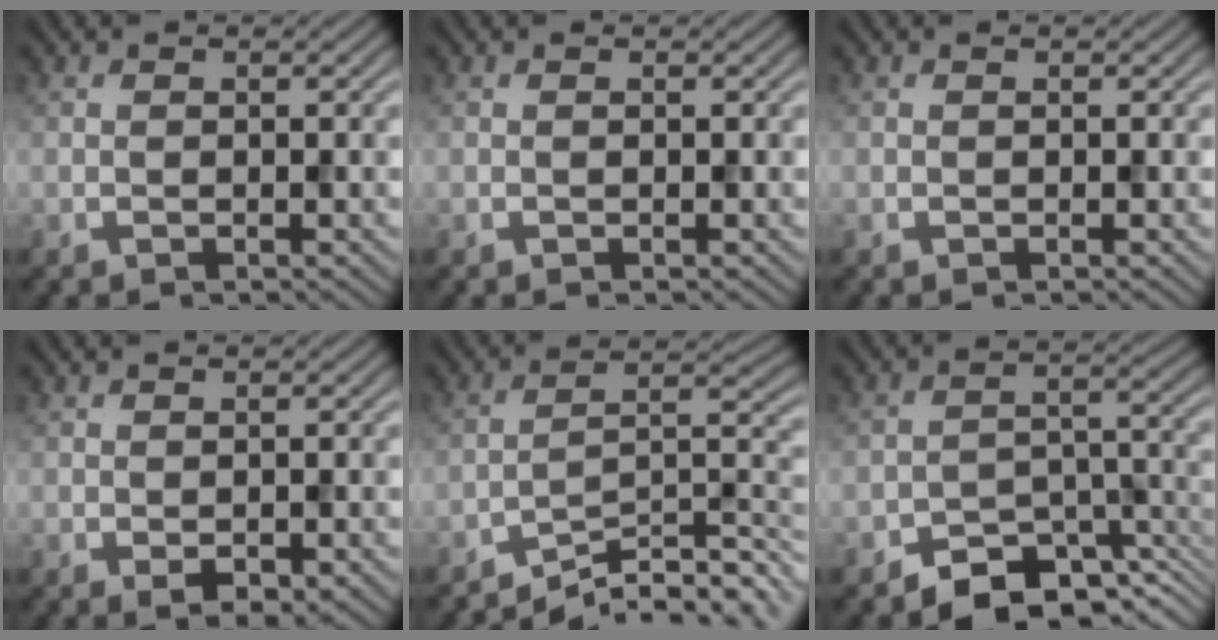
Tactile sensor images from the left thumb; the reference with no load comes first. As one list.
[{"total": 0.0}, {"total": 0.0}, {"total": 2.2, "force": [-0.9, 1.0, 1.7], "torque": [-0.028, -0.009, -0.010]}, {"total": 10.5, "force": [-8.1, 2.1, 6.3], "torque": [-0.093, 0.003, -0.143]}, {"total": 8.0, "force": [-6.2, 3.3, 3.7], "torque": [-0.041, -0.002, -0.114]}]